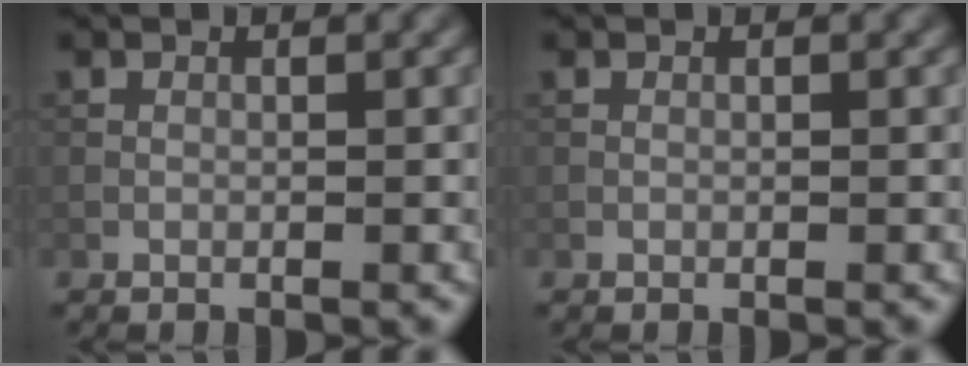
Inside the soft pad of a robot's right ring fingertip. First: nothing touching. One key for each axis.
{"total": 0.0}